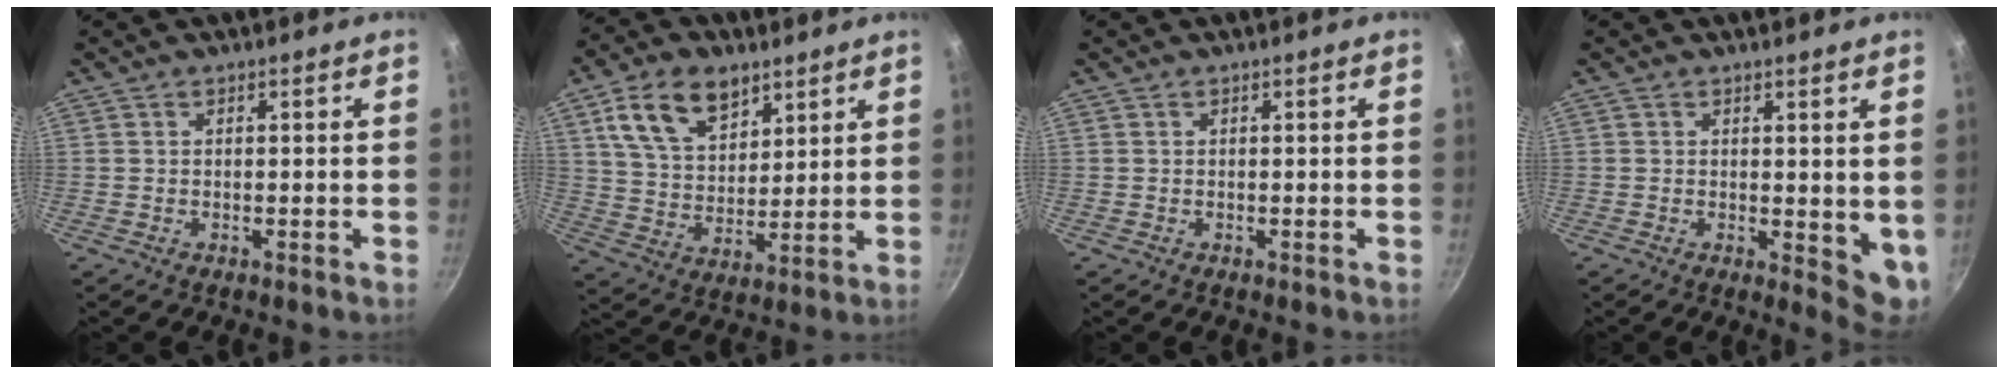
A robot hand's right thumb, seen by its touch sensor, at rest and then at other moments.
{"total": 14.1, "force": [7.3, 8.8, 8.3], "torque": [-0.117, -0.021, 0.135]}
{"total": 0.0}
{"total": 5.6, "force": [1.0, 2.8, 4.8], "torque": [-0.054, -0.016, 0.014]}